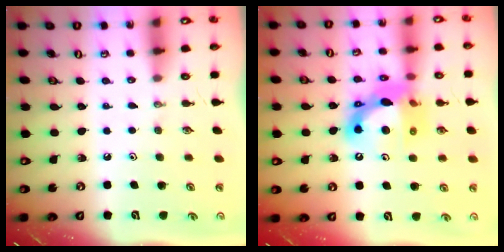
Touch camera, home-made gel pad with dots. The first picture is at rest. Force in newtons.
{"total": 14.1, "press": 14.0, "slide": 1.9}